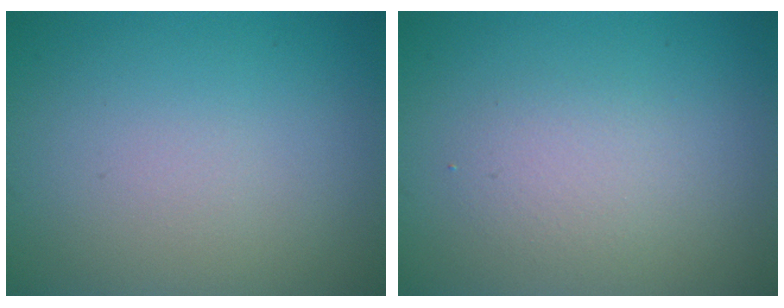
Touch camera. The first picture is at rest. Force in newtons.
{"total": 1.9, "press": 1.9, "slide": 0.1}